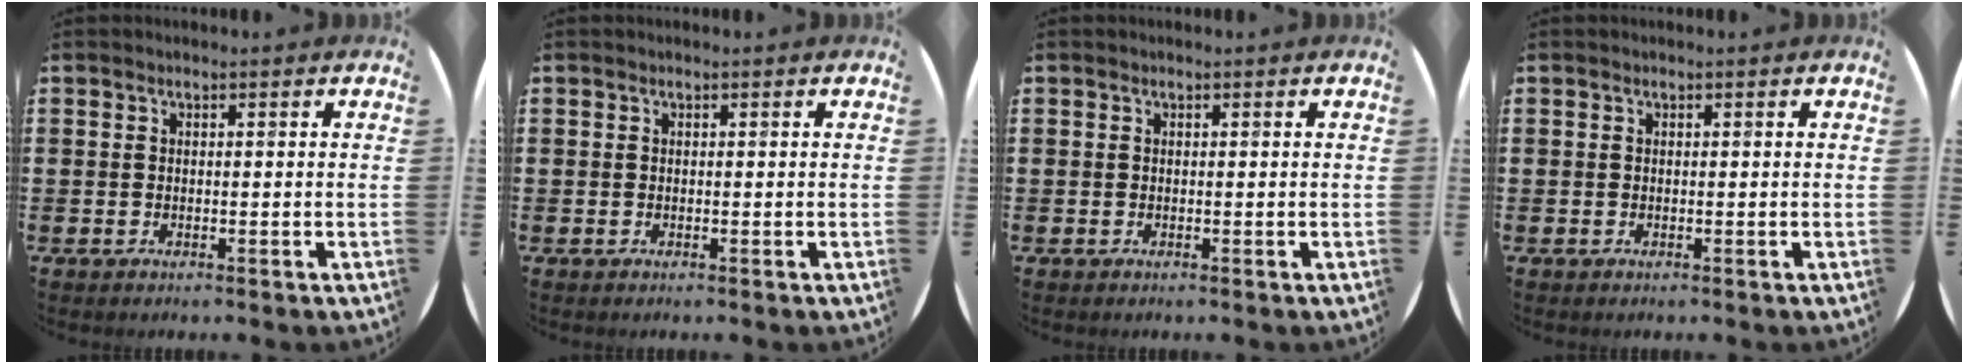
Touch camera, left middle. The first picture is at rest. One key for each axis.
{"total": 0.0}
{"total": 0.0}
{"total": 0.0}